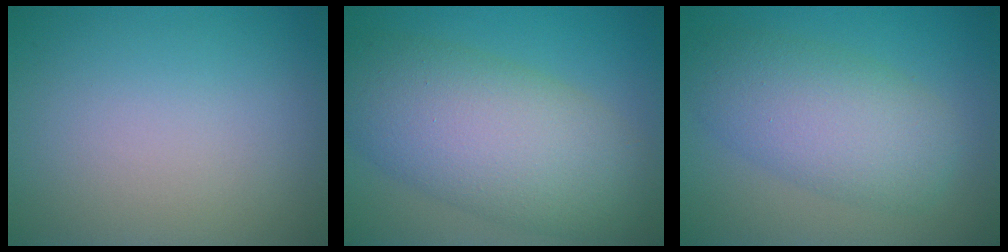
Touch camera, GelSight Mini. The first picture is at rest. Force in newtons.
{"total": 9.9, "press": 9.9, "slide": 0.3}
{"total": 6.4, "press": 6.4, "slide": 0.1}